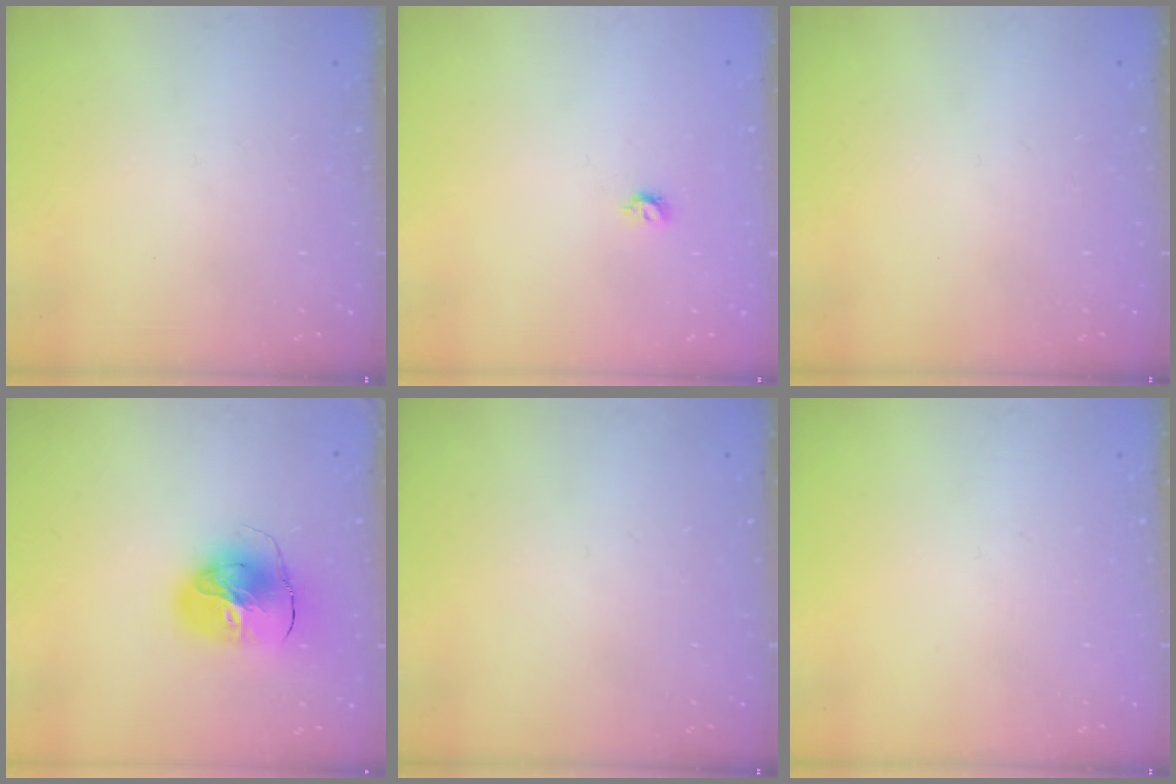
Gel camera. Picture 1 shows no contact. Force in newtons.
{"total": 3.6, "press": 3.6, "slide": 0.7}
{"total": 0.0}
{"total": 12.3, "press": 12.2, "slide": 1.6}
{"total": 0.0}
{"total": 0.0}